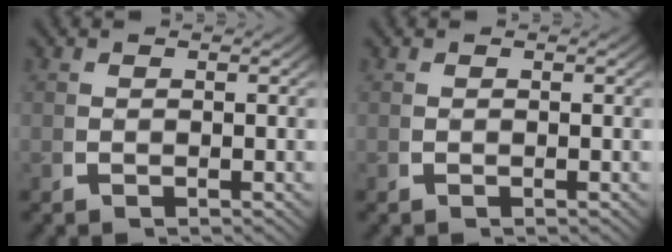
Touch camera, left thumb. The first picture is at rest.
{"total": 0.0}